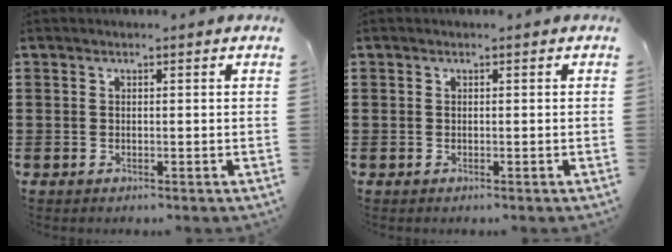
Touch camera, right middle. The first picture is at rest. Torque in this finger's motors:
{"motor_torque": [0.14, 0.24, 0.00, 0.01]}